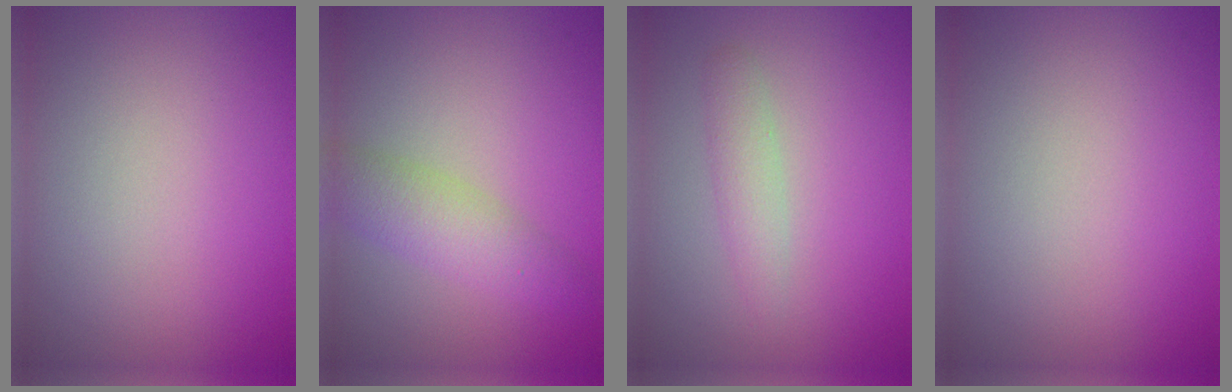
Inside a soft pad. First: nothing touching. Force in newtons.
{"total": 3.7, "press": 3.7, "slide": 0.0}
{"total": 1.8, "press": 1.8, "slide": 0.0}
{"total": 0.0}